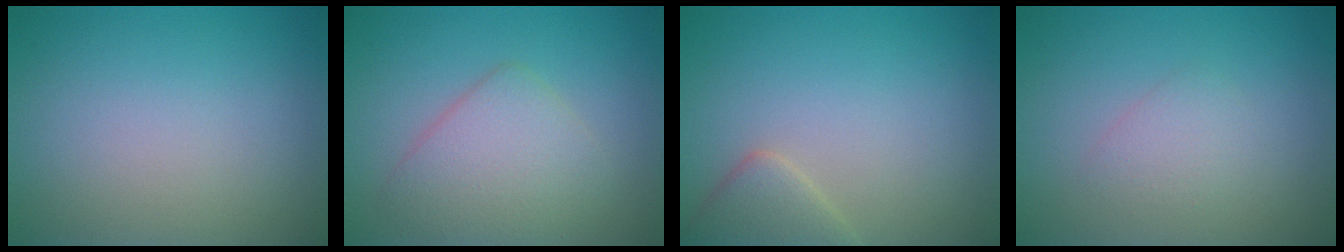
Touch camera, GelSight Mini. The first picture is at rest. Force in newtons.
{"total": 4.0, "press": 4.0, "slide": 0.1}
{"total": 2.7, "press": 2.7, "slide": 0.2}
{"total": 1.6, "press": 1.6, "slide": 0.0}